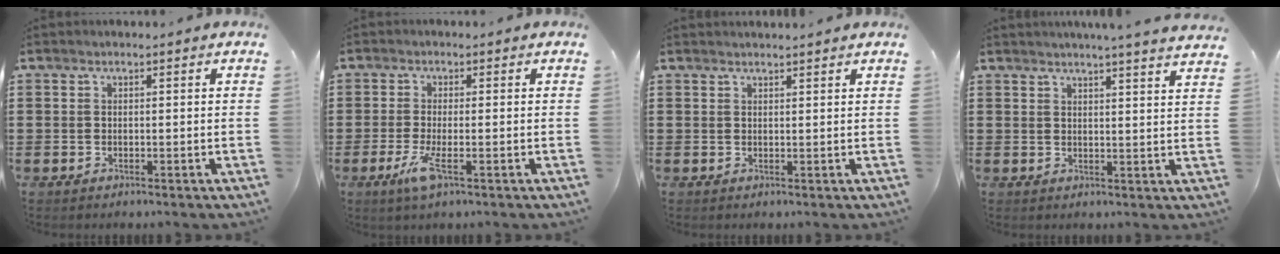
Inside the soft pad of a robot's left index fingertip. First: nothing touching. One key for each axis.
{"total": 4.3, "fx": -1.7, "fy": 0.8, "fz": 3.9, "tx": -0.093, "ty": -0.016, "tz": -0.036}
{"total": 1.2, "fx": 1.2, "fy": -0.1, "fz": 0.2, "tx": -0.005, "ty": -0.002, "tz": 0.023}
{"total": 3.5, "fx": 3.2, "fy": -0.9, "fz": 0.7, "tx": -0.022, "ty": -0.015, "tz": 0.058}